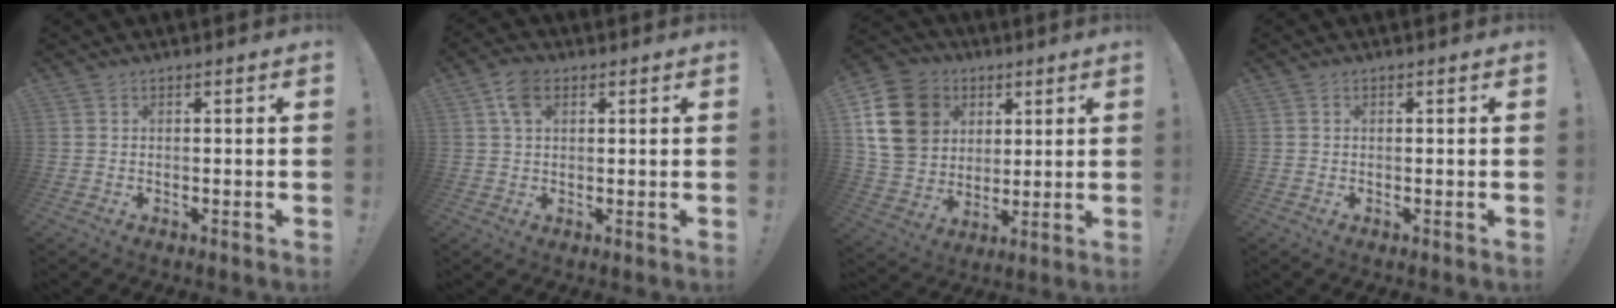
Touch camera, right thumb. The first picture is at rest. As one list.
[{"total": 6.1, "force": [2.6, 3.5, 4.3], "torque": [-0.084, 0.004, 0.051]}, {"total": 17.9, "force": [5.4, 14.6, 8.9], "torque": [-0.149, -0.015, 0.115]}, {"total": 0.0}]